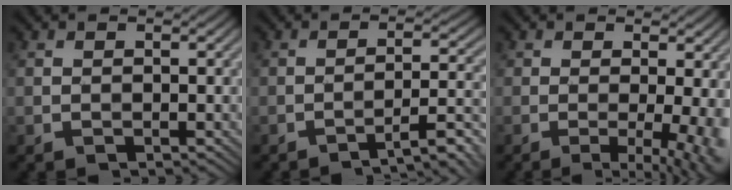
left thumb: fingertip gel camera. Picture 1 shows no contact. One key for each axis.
{"total": 6.2, "fx": -4.5, "fy": 1.0, "fz": 4.1, "tx": -0.059, "ty": 0.020, "tz": -0.070}
{"total": 7.1, "fx": -1.1, "fy": 2.1, "fz": 6.7, "tx": -0.089, "ty": -0.006, "tz": -0.010}